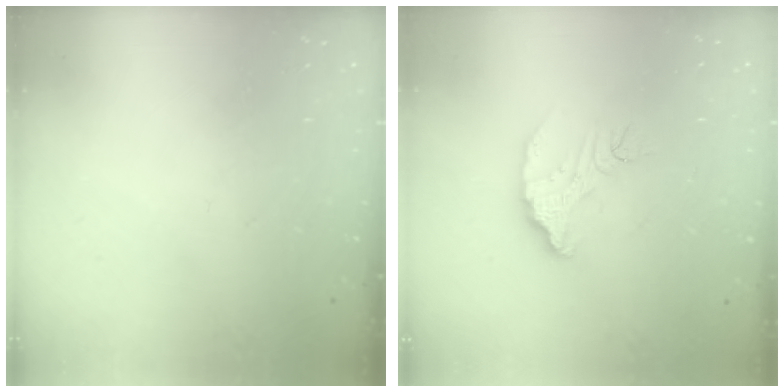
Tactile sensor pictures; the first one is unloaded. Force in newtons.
{"total": 8.3, "press": 8.3, "slide": 0.5}